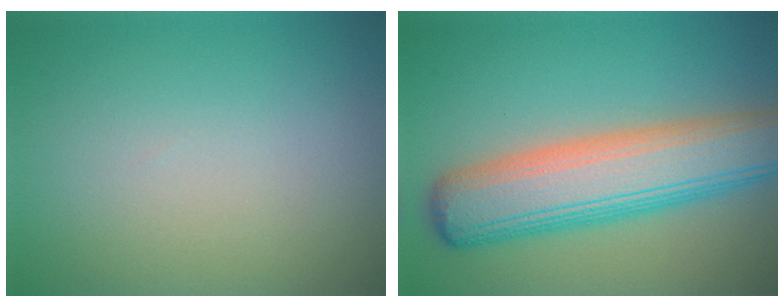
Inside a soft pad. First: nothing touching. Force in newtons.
{"total": 9.0, "press": 9.0, "slide": 0.2}